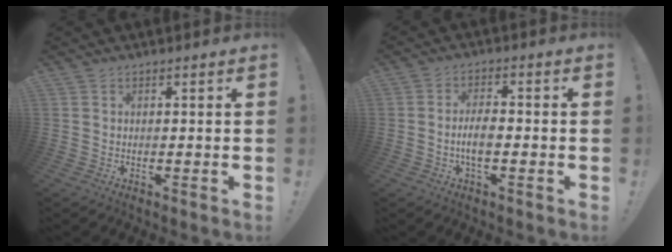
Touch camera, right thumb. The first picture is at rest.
{"total": 5.5, "force": [-1.5, 1.9, 4.9], "torque": [-0.097, 0.002, -0.028]}